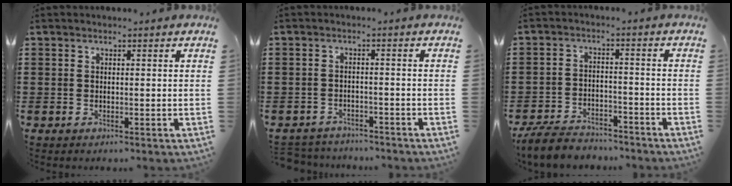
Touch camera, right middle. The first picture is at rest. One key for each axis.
{"total": 2.6, "fx": -2.6, "fy": 0.5, "fz": -0.3, "tx": -0.003, "ty": 0.000, "tz": -0.058}
{"total": 5.5, "fx": -5.2, "fy": 1.3, "fz": 1.1, "tx": -0.028, "ty": 0.009, "tz": -0.106}